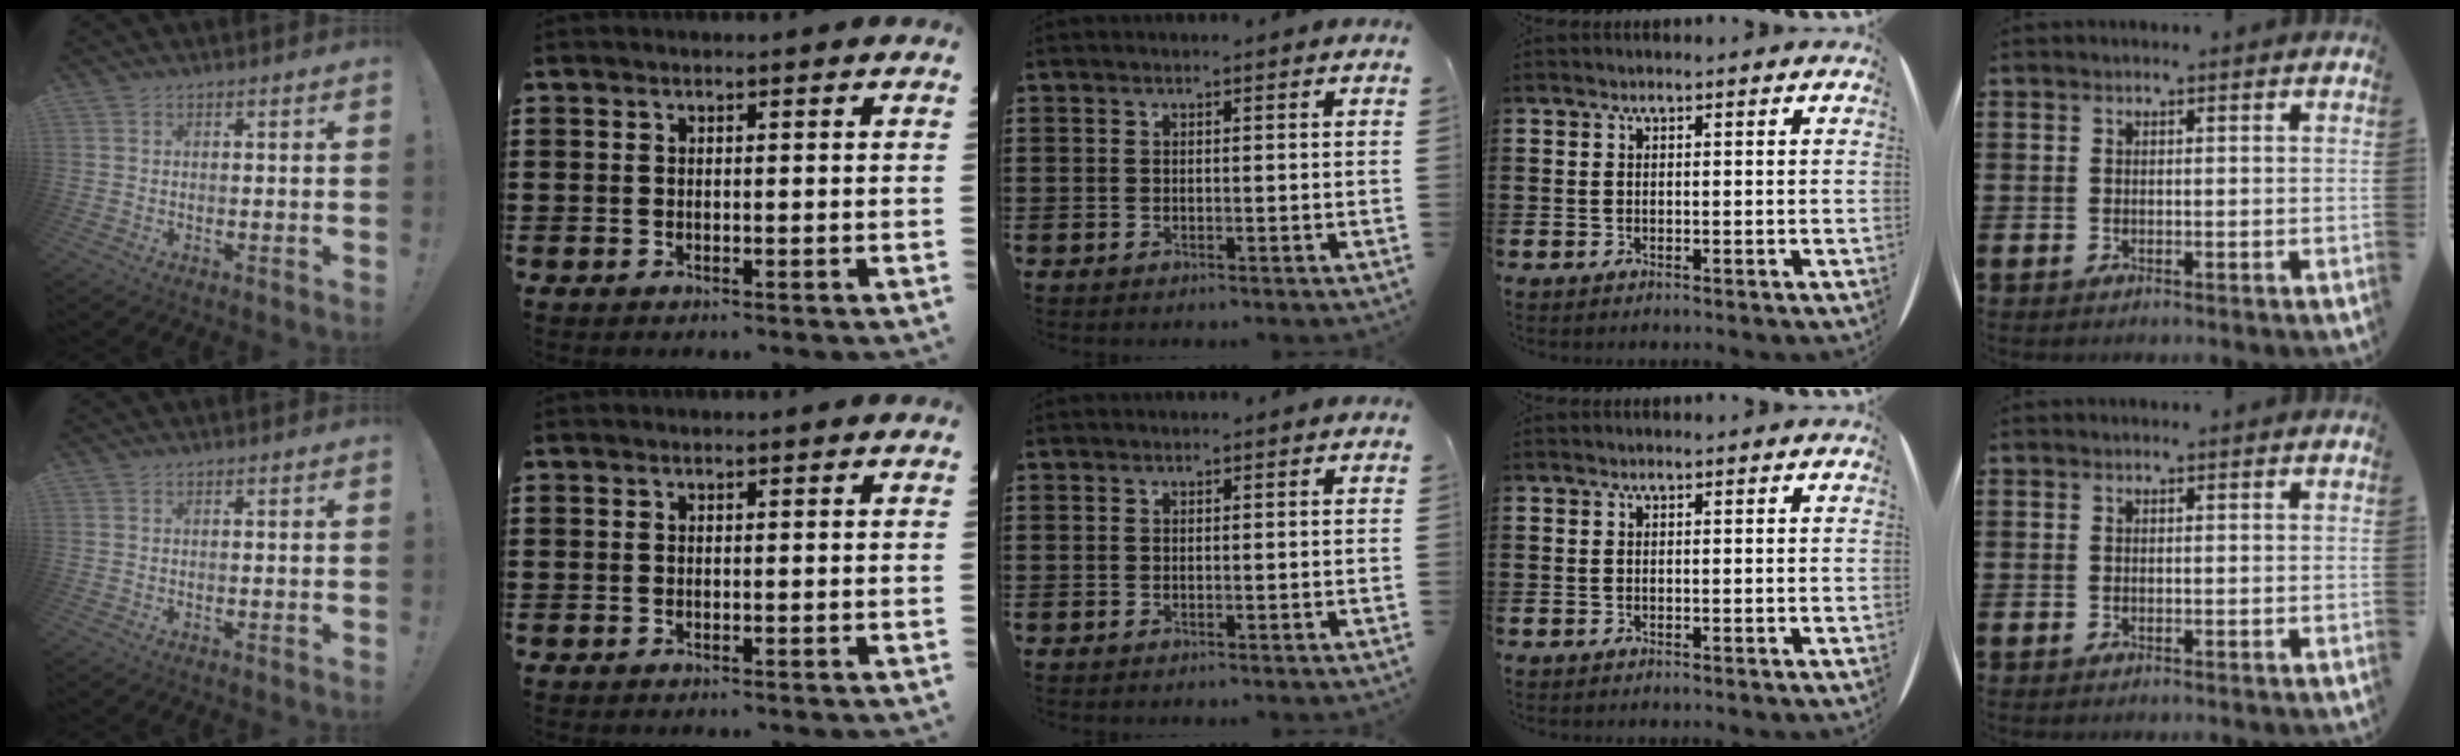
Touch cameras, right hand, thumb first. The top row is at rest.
{}